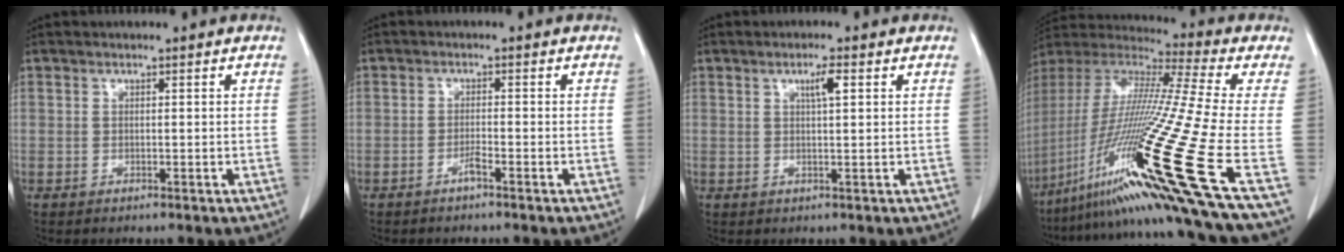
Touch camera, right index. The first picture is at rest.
{"total": 1.4, "force": [-1.1, -0.1, 0.9], "torque": [-0.016, 0.002, -0.021]}
{"total": 2.6, "force": [1.0, 0.0, 2.4], "torque": [-0.041, 0.001, 0.015]}
{"total": 28.7, "force": [-13.9, -1.7, 25.0], "torque": [-0.462, -0.043, -0.255]}